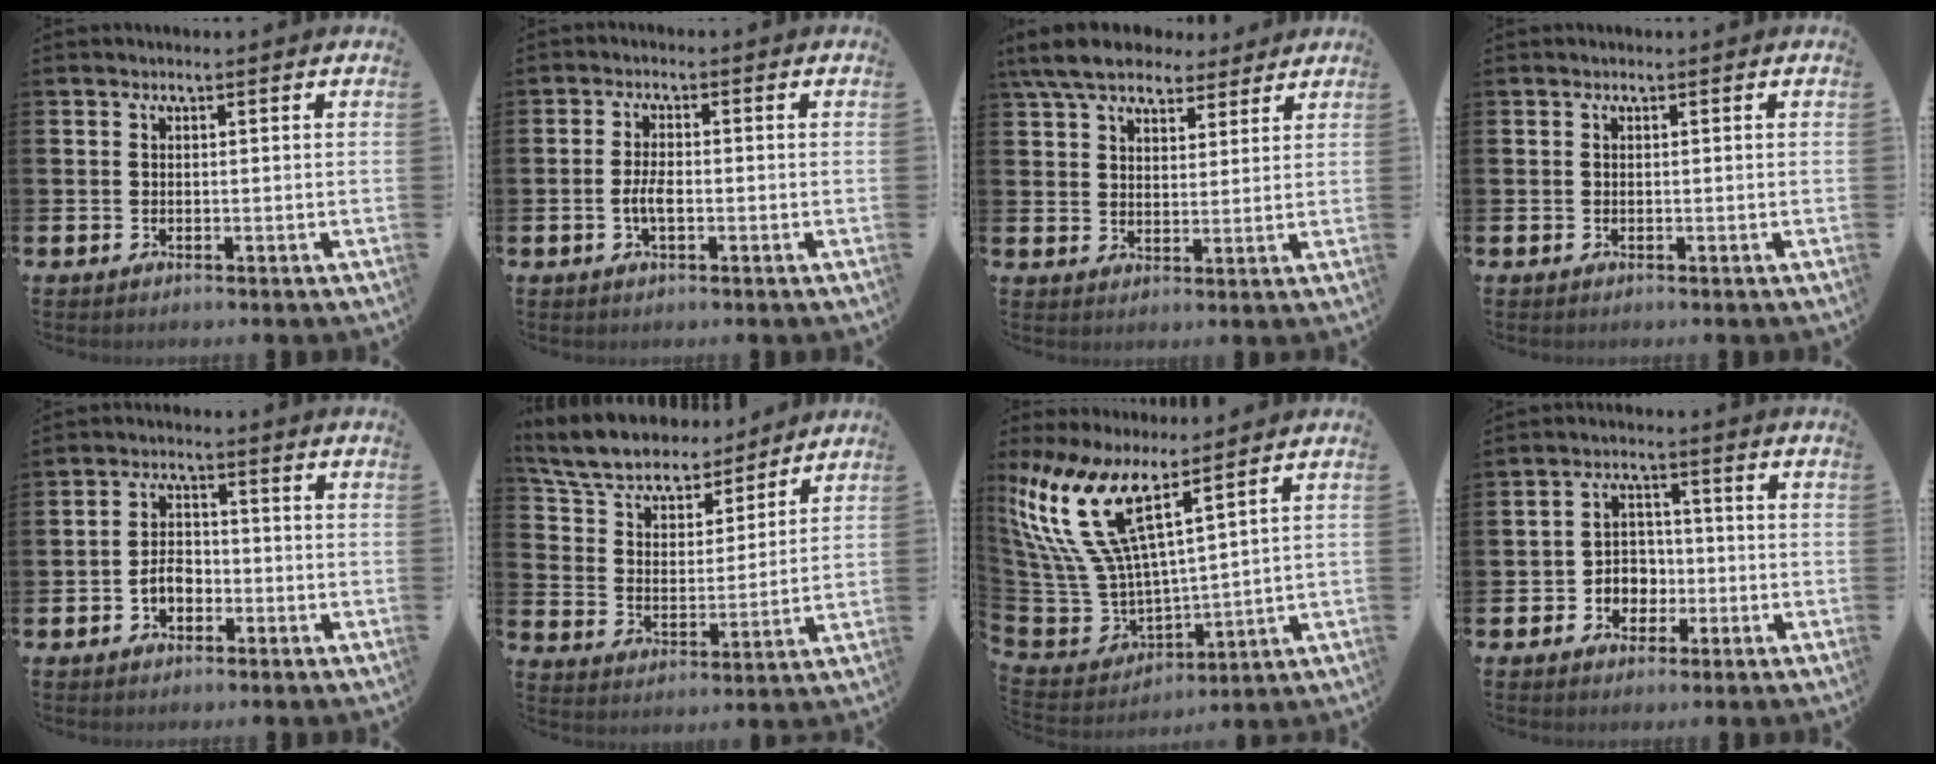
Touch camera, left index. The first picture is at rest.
{"total": 2.6, "force": [-1.0, 0.9, 2.2], "torque": [-0.037, 0.001, -0.020]}
{"total": 8.0, "force": [7.1, 3.0, 2.4], "torque": [-0.060, -0.024, 0.129]}
{"total": 0.0}
{"total": 3.1, "force": [-1.8, 2.0, 1.5], "torque": [-0.027, 0.006, -0.037]}
{"total": 7.5, "force": [7.0, 2.4, 1.5], "torque": [-0.072, -0.050, 0.125]}
{"total": 11.6, "force": [8.5, 3.9, 6.9], "torque": [-0.188, -0.062, 0.148]}
{"total": 3.6, "force": [-1.5, 3.2, 0.7], "torque": [-0.023, 0.003, -0.035]}